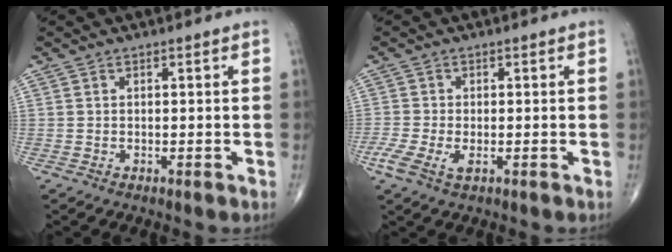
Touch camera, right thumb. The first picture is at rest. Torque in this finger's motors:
{"motor_torque": [0.56, 0.28, 0.13, 0.09, 0.05]}